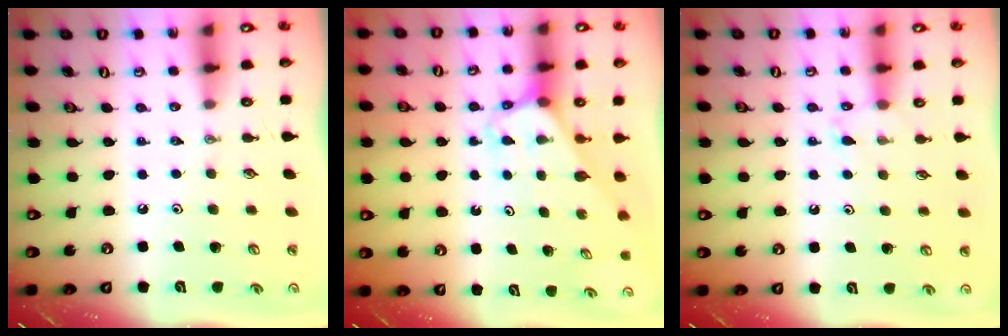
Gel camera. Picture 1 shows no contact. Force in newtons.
{"total": 3.1, "press": 3.1, "slide": 0.2}
{"total": 5.8, "press": 5.7, "slide": 0.7}